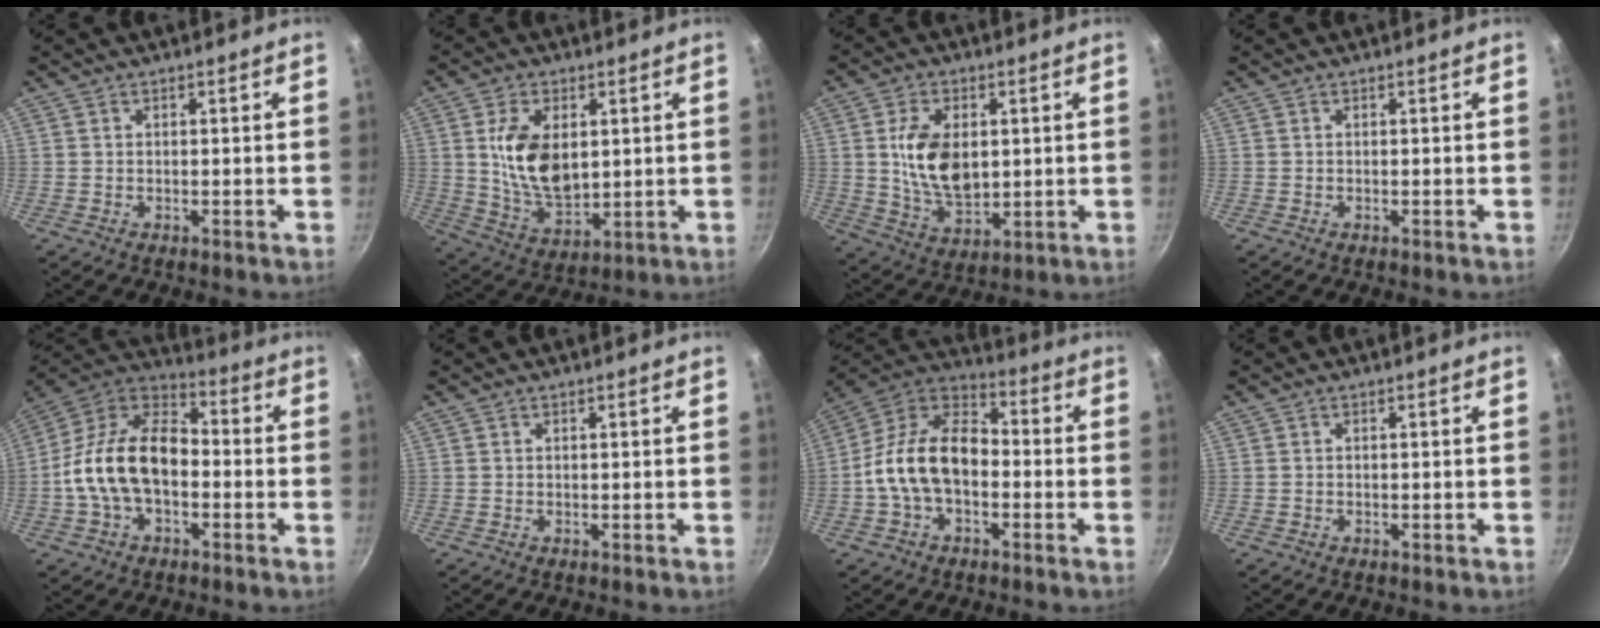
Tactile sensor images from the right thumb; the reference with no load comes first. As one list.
[{"total": 12.8, "force": [2.4, 7.8, 9.9], "torque": [-0.166, -0.022, 0.056]}, {"total": 12.3, "force": [1.6, 7.7, 9.4], "torque": [-0.152, -0.017, 0.037]}, {"total": 0.0}, {"total": 17.3, "force": [-2.6, 10.8, 13.3], "torque": [-0.206, 0.047, -0.067]}, {"total": 0.0}, {"total": 15.2, "force": [-2.4, 9.8, 11.4], "torque": [-0.173, 0.049, -0.064]}, {"total": 0.0}]